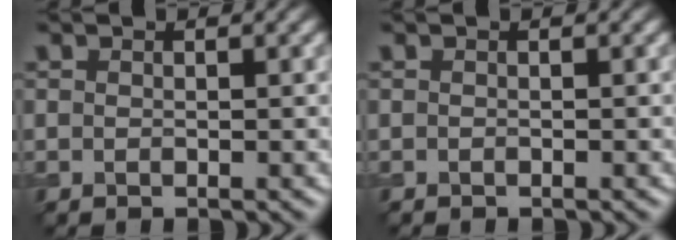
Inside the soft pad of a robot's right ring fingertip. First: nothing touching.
{"total": 0.0}